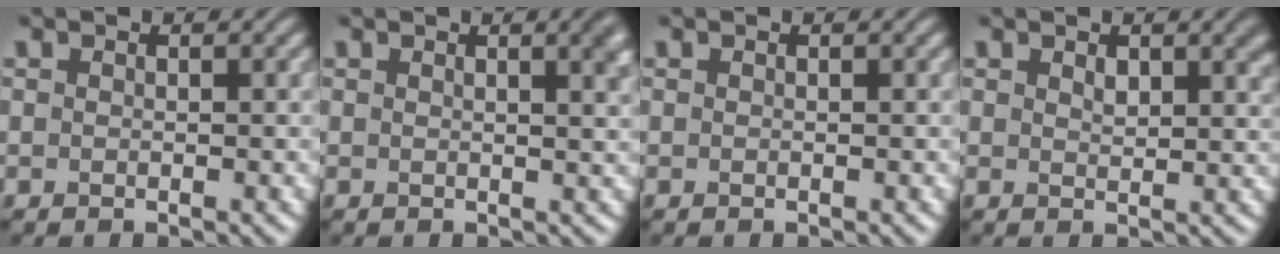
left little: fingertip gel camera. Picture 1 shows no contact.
{"total": 3.2, "force": [1.3, 1.2, 2.6], "torque": [-0.011, 0.010, 0.012]}
{"total": 0.0}
{"total": 2.4, "force": [1.3, 1.1, 1.6], "torque": [-0.022, -0.001, 0.026]}